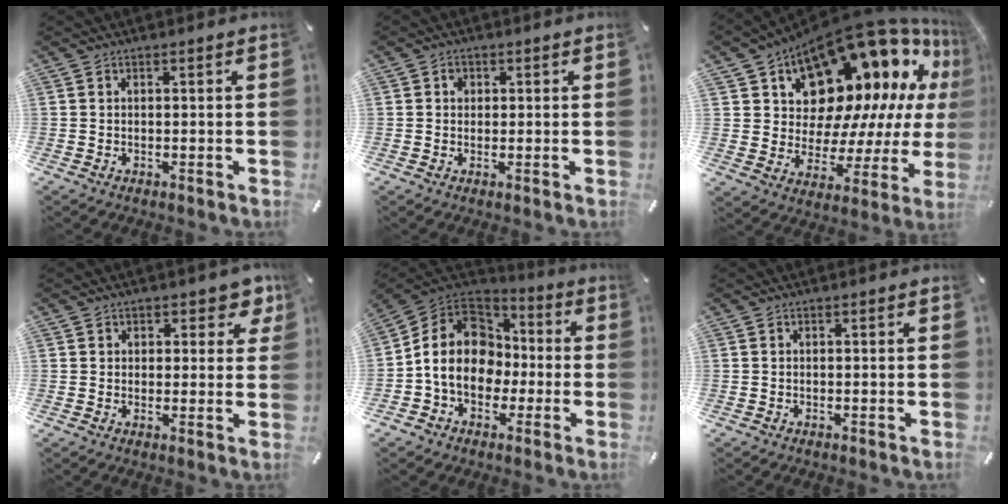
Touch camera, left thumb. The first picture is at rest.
{"total": 1.7, "force": [0.1, 1.6, 0.6], "torque": [-0.006, 0.004, -0.002]}
{"total": 21.5, "force": [13.6, 11.8, 11.7], "torque": [-0.163, -0.132, 0.255]}
{"total": 5.2, "force": [2.9, 3.7, 2.3], "torque": [-0.007, -0.012, 0.043]}
{"total": 14.9, "force": [-1.6, 12.5, 8.0], "torque": [-0.168, 0.028, -0.026]}
{"total": 0.0}